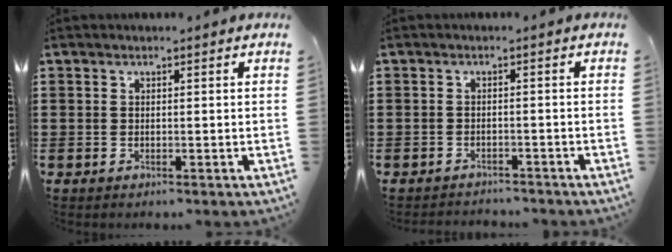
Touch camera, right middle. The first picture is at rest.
{"total": 1.6, "force": [-1.6, 0.2, -0.1], "torque": [-0.005, 0.001, -0.035]}